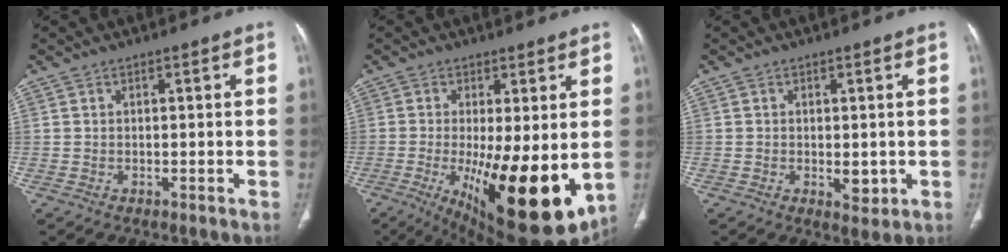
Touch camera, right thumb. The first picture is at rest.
{"total": 21.0, "force": [-4.3, 7.2, 19.3], "torque": [-0.260, -0.039, -0.040]}
{"total": 3.1, "force": [-0.4, 1.8, 2.6], "torque": [-0.026, -0.006, 0.000]}